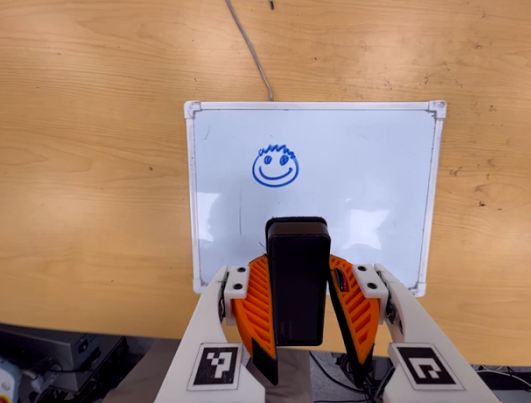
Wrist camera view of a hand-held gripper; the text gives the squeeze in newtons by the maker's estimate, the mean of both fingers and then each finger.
{"total": 6.2, "left": 5.1, "right": 7.3}